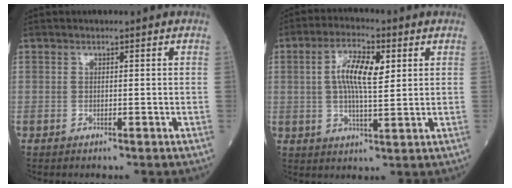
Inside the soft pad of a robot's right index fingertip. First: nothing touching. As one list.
[{"total": 8.2, "force": [2.0, 2.2, 7.7], "torque": [-0.145, 0.011, 0.034]}]